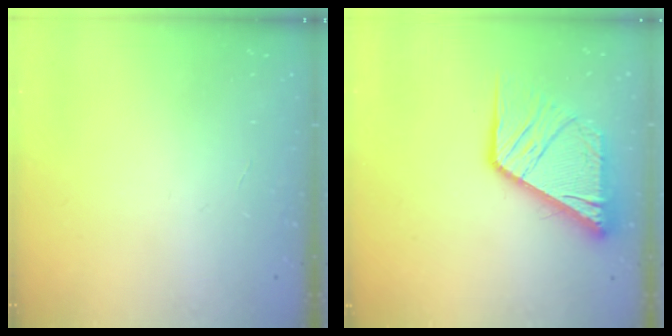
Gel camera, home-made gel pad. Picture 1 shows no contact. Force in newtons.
{"total": 15.3, "press": 15.2, "slide": 1.6}